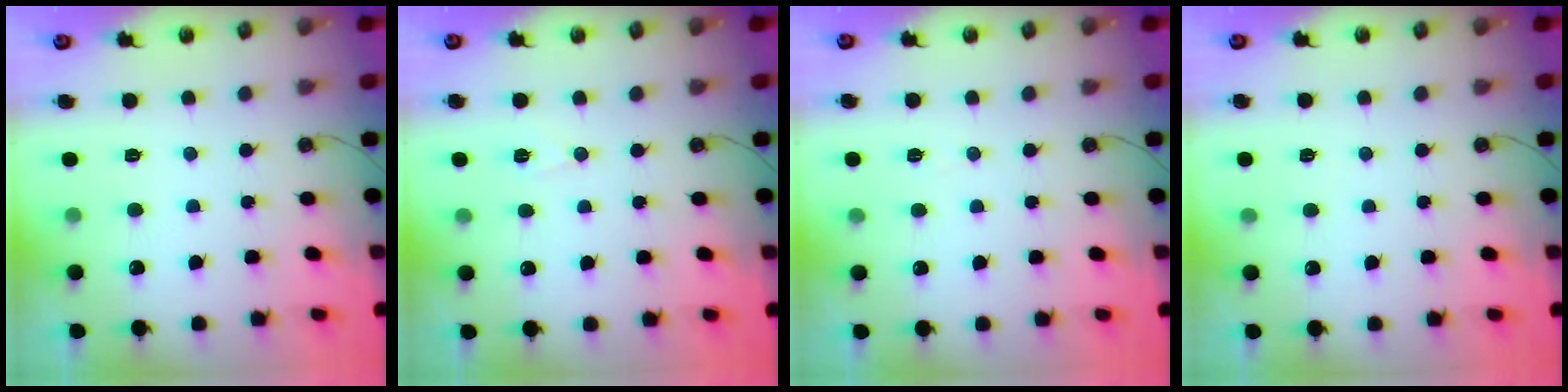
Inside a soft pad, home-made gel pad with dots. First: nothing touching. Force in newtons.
{"total": 5.4, "press": 4.7, "slide": 2.7}
{"total": 5.1, "press": 2.6, "slide": 4.4}
{"total": 4.4, "press": 1.0, "slide": 4.2}